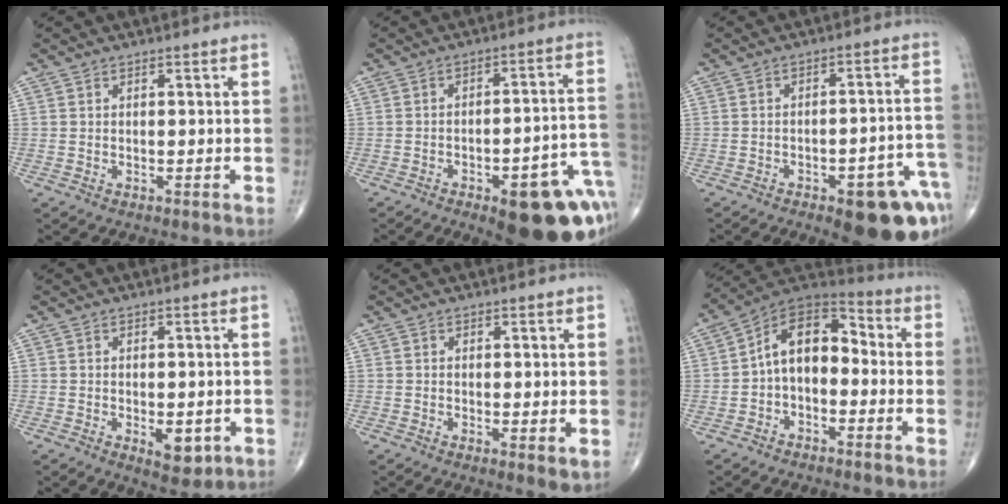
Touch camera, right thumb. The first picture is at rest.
{"total": 20.5, "force": [-8.6, 7.1, 17.2], "torque": [-0.157, 0.044, -0.097]}
{"total": 16.0, "force": [-8.0, 5.7, 12.6], "torque": [-0.107, 0.052, -0.091]}
{"total": 5.1, "force": [-1.3, 2.6, 4.2], "torque": [-0.042, -0.008, -0.010]}
{"total": 2.6, "force": [0.1, 0.7, 2.5], "torque": [-0.040, -0.012, 0.001]}
{"total": 11.6, "force": [-1.0, 7.5, 8.8], "torque": [-0.112, 0.046, -0.036]}